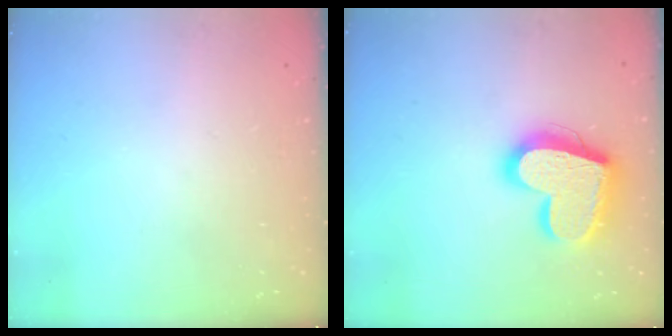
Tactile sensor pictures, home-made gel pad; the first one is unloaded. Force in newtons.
{"total": 20.5, "press": 20.4, "slide": 1.7}